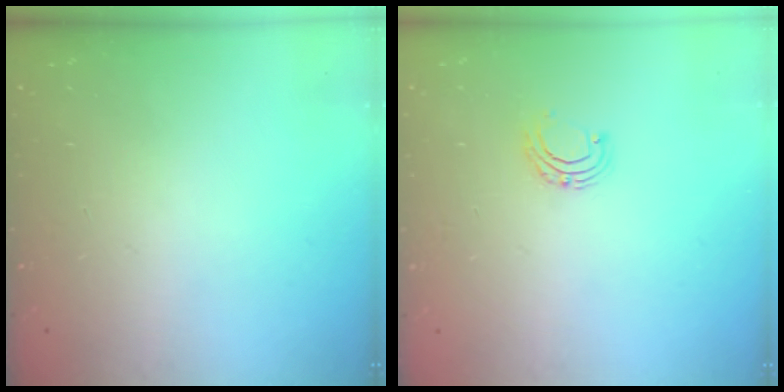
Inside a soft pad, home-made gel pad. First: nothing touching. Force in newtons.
{"total": 5.9, "press": 5.9, "slide": 0.6}